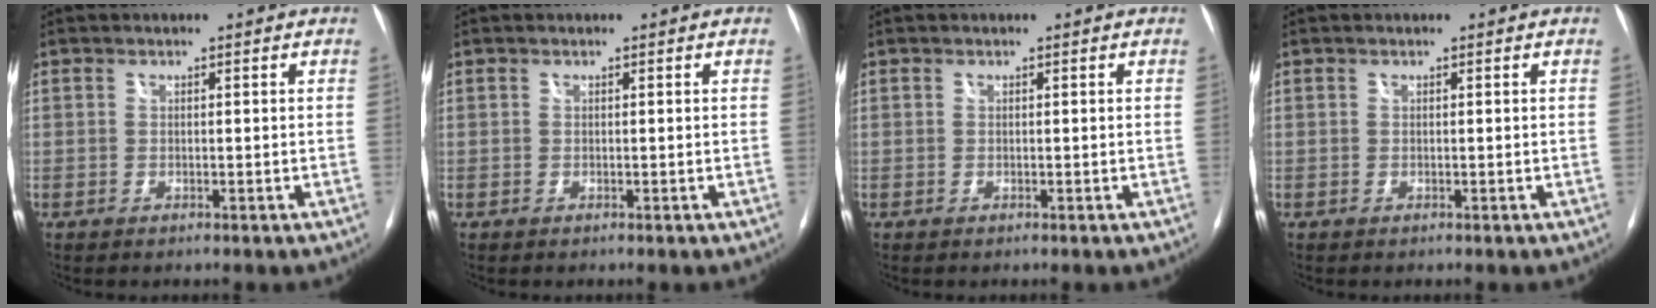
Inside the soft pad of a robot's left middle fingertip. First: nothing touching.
{"total": 0.0}
{"total": 0.0}
{"total": 0.0}